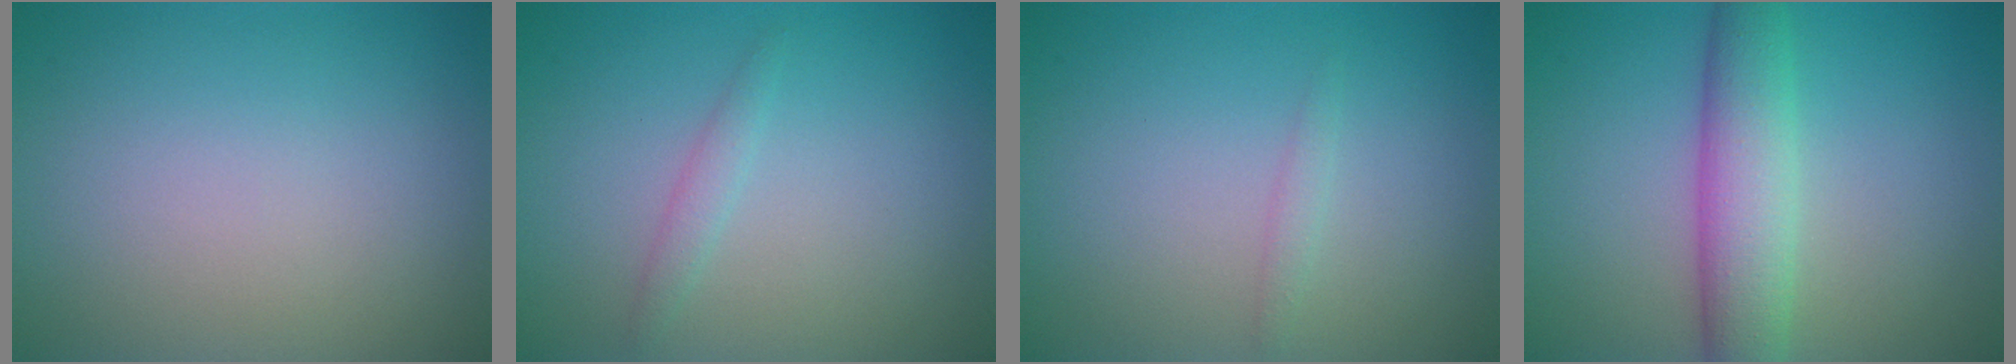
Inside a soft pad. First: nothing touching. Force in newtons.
{"total": 1.1, "press": 1.1, "slide": 0.1}
{"total": 0.7, "press": 0.7, "slide": 0.1}
{"total": 5.3, "press": 5.3, "slide": 0.2}